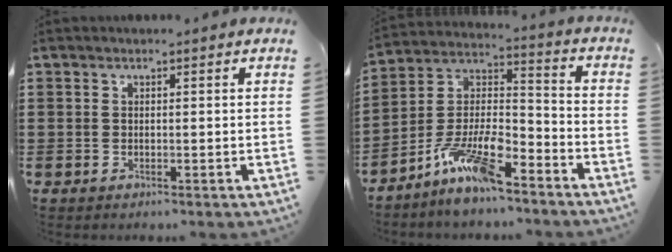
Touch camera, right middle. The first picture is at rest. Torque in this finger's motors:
{"motor_torque": [1.19, -0.95, 0.31, 0.21]}